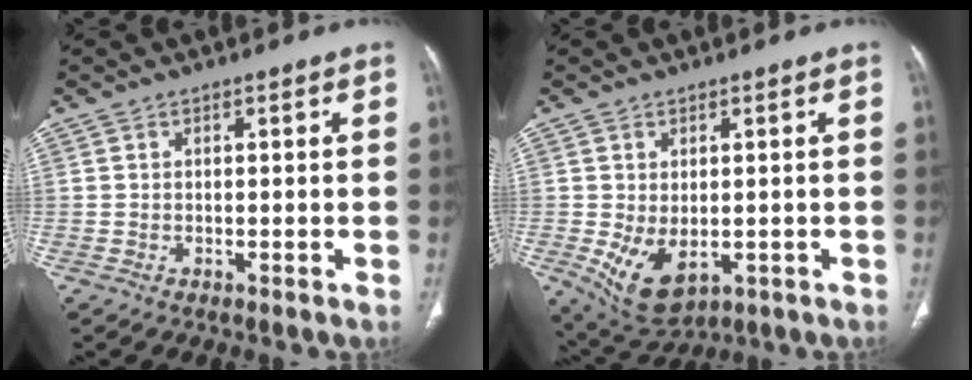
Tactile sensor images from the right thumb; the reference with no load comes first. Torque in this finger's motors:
{"motor_torque": [-0.40, 0.39, 1.27, 0.08, 0.37]}